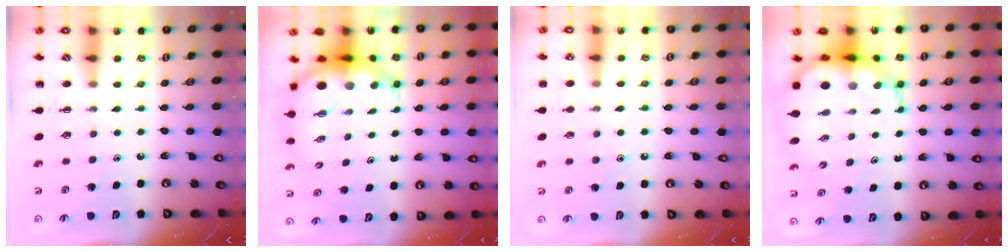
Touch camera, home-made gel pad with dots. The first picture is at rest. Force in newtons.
{"total": 8.1, "press": 7.8, "slide": 2.1}
{"total": 6.0, "press": 5.6, "slide": 2.0}
{"total": 11.7, "press": 11.3, "slide": 3.2}